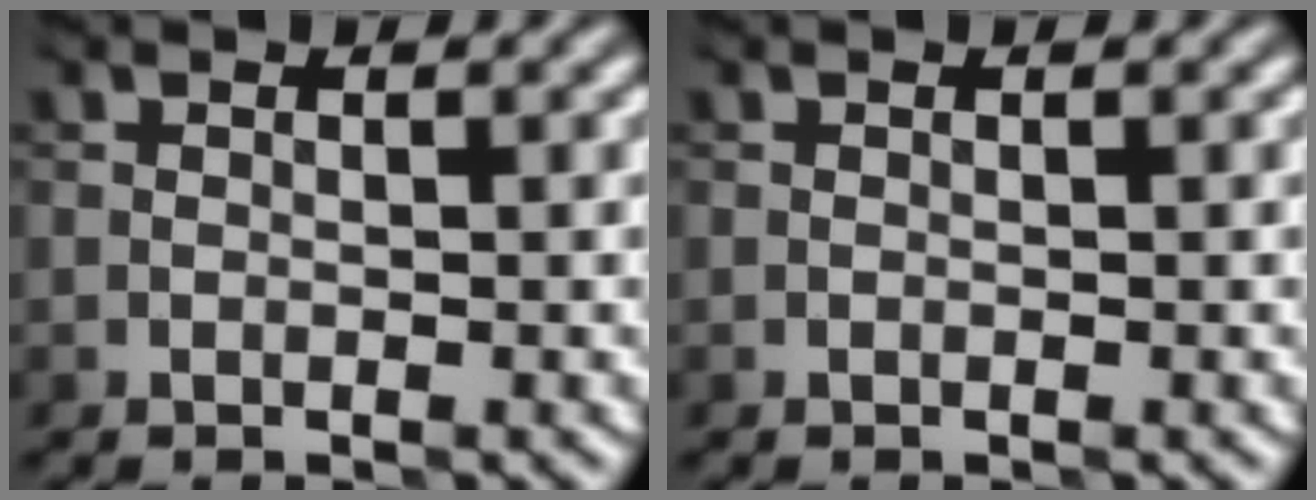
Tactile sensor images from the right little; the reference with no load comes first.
{"total": 0.0}